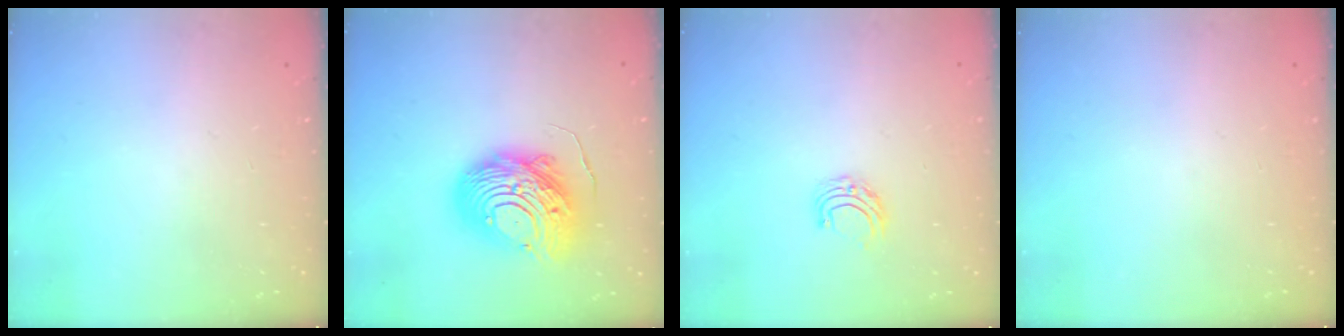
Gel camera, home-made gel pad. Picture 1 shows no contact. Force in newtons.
{"total": 15.4, "press": 15.3, "slide": 1.4}
{"total": 5.6, "press": 5.6, "slide": 0.5}
{"total": 0.0}